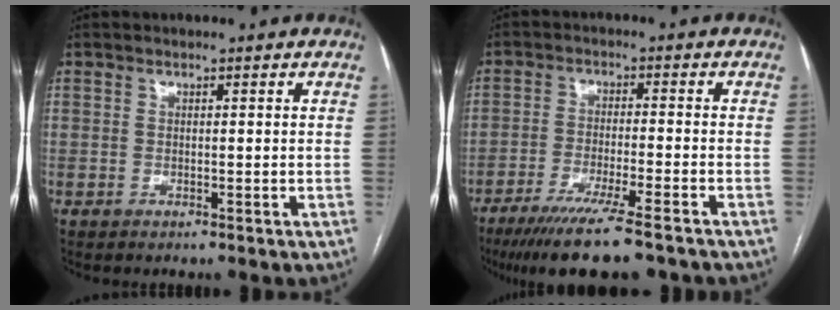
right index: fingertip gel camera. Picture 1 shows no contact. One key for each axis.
{"total": 12.0, "fx": -9.1, "fy": 0.4, "fz": 7.8, "tx": -0.123, "ty": -0.030, "tz": -0.143}